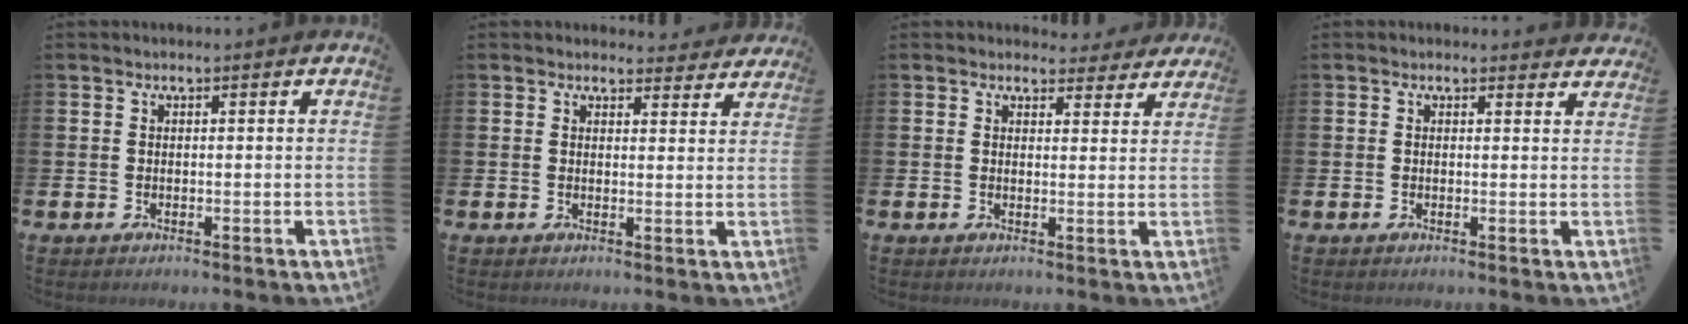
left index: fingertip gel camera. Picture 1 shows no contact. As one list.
[{"total": 2.6, "force": [2.5, 0.7, 0.0], "torque": [0.003, -0.014, 0.042]}, {"total": 3.0, "force": [2.8, 1.2, 0.2], "torque": [0.006, -0.016, 0.045]}, {"total": 1.0, "force": [0.9, 0.4, 0.1], "torque": [0.005, -0.001, 0.015]}]